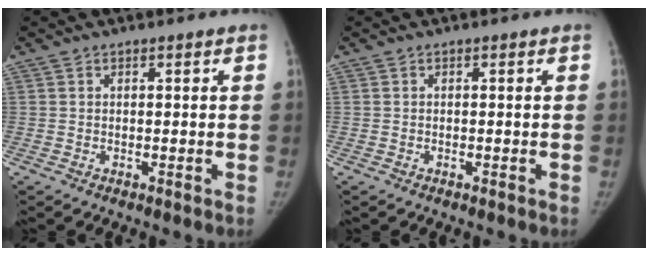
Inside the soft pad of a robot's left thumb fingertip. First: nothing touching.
{"total": 0.0}